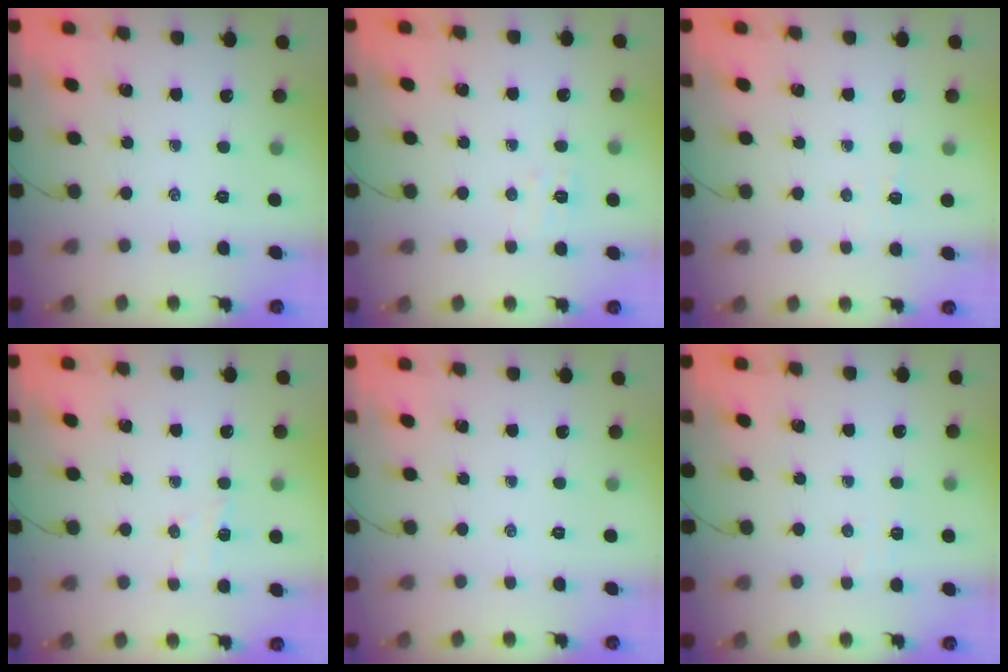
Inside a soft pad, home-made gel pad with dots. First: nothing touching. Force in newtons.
{"total": 4.8, "press": 4.6, "slide": 1.2}
{"total": 2.6, "press": 2.5, "slide": 0.8}
{"total": 5.4, "press": 5.3, "slide": 1.2}
{"total": 0.0}
{"total": 2.9, "press": 2.8, "slide": 0.6}